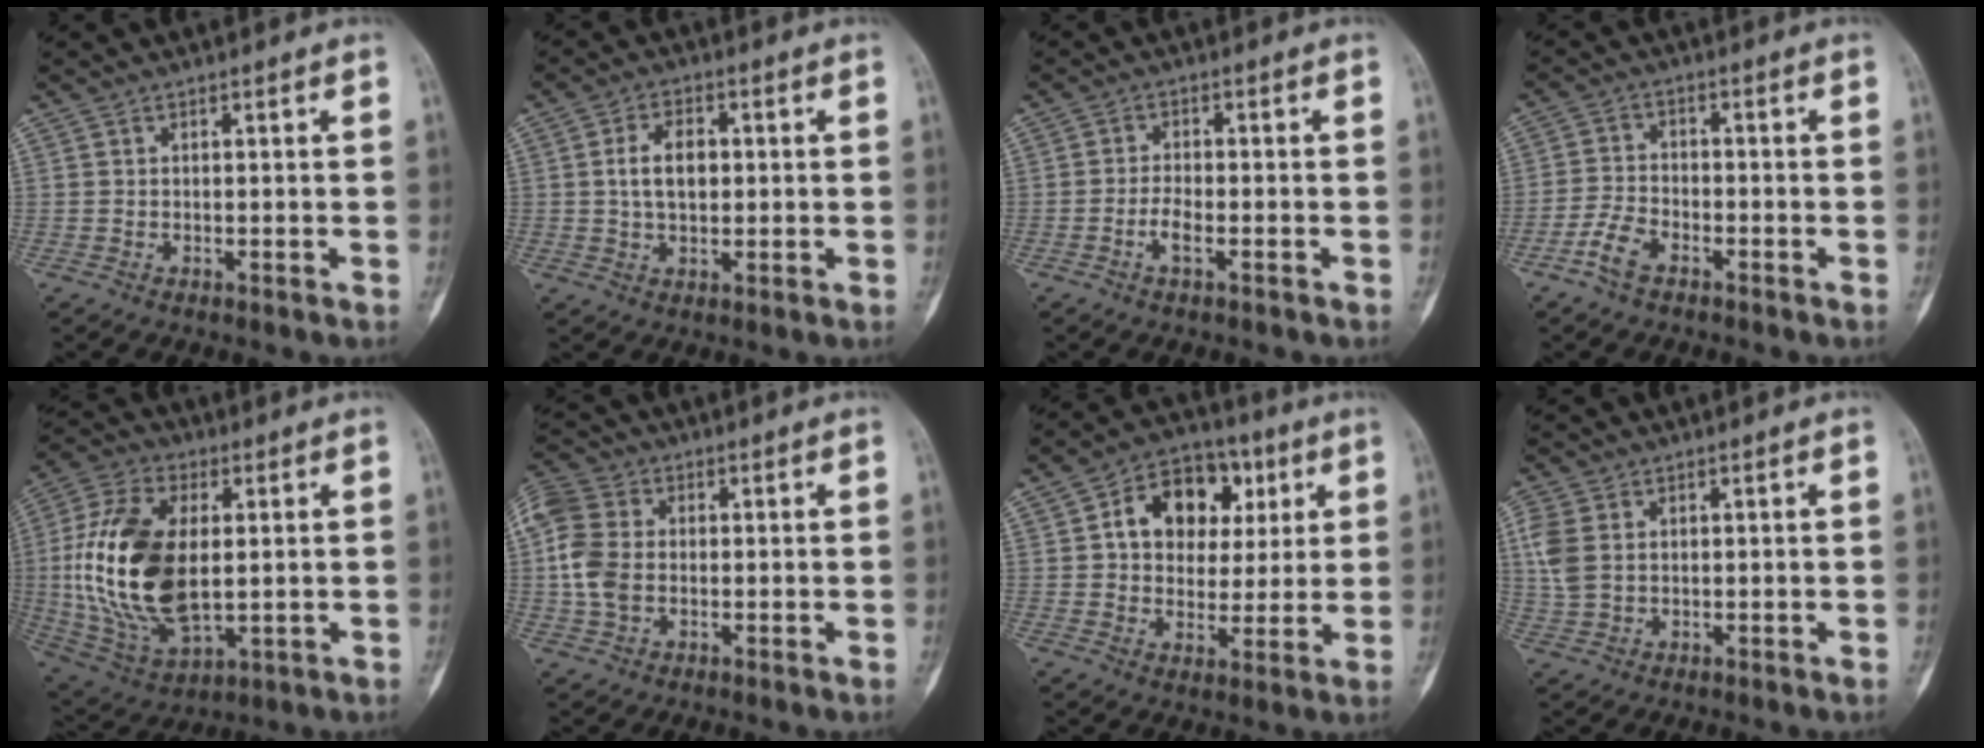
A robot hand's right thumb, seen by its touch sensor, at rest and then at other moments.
{"total": 6.5, "force": [0.7, 4.0, 5.1], "torque": [-0.080, 0.007, 0.011]}
{"total": 3.2, "force": [-1.5, 1.2, 2.6], "torque": [-0.052, 0.009, -0.032]}
{"total": 5.2, "force": [-3.4, 2.6, 3.0], "torque": [-0.061, 0.017, -0.068]}
{"total": 22.0, "force": [1.1, 12.0, 18.4], "torque": [-0.374, -0.010, 0.030]}
{"total": 9.3, "force": [-0.1, 6.8, 6.4], "torque": [-0.142, 0.015, -0.008]}
{"total": 14.4, "force": [3.9, 10.7, 8.8], "torque": [-0.089, 0.007, 0.057]}
{"total": 5.8, "force": [1.3, 4.0, 4.0], "torque": [-0.101, 0.004, 0.028]}